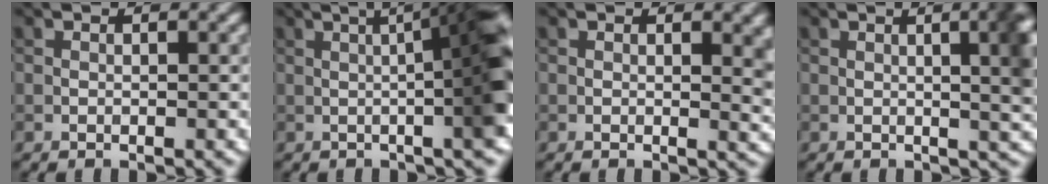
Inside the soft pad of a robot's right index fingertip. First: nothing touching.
{"total": 10.3, "force": [0.7, 2.7, 9.9], "torque": [-0.091, 0.025, 0.004]}
{"total": 2.4, "force": [0.5, 0.9, 2.2], "torque": [-0.020, -0.004, 0.009]}
{"total": 7.8, "force": [1.2, 2.9, 7.1], "torque": [-0.045, 0.020, 0.008]}